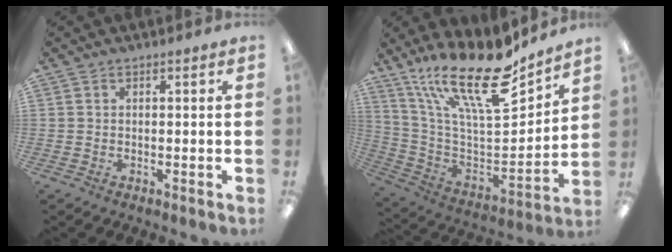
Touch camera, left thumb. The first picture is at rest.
{"total": 22.9, "force": [16.3, 6.9, 14.5], "torque": [-0.262, -0.115, 0.280]}